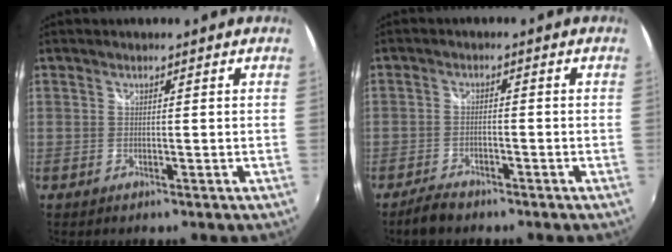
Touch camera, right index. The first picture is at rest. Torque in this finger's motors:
{"motor_torque": [0.26, 0.04, 0.15, 0.00]}